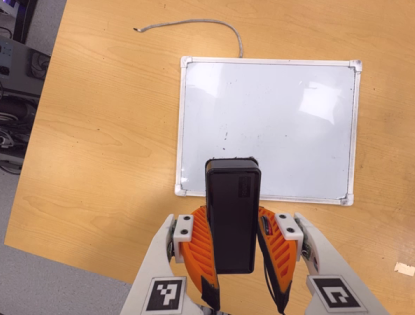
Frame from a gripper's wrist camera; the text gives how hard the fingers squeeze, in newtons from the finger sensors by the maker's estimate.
{"total": 7.3, "left": 6.3, "right": 8.2}